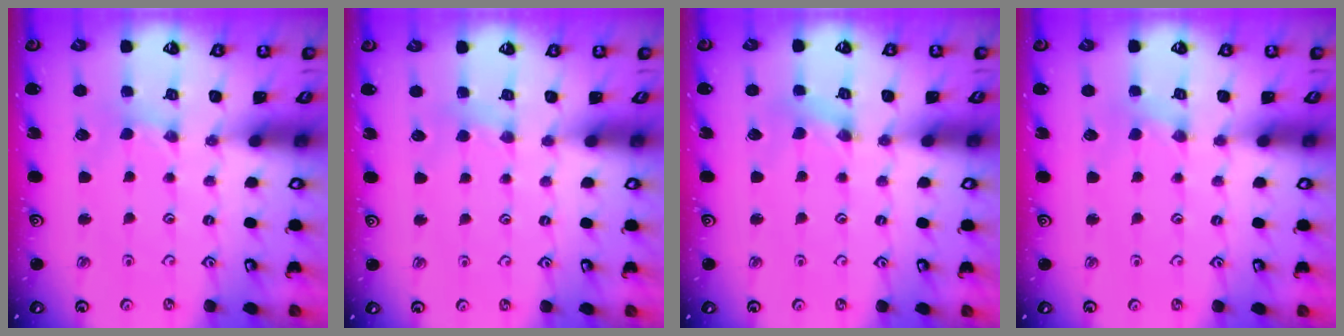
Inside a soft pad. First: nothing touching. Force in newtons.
{"total": 2.4, "press": 2.4, "slide": 0.4}
{"total": 1.1, "press": 1.1, "slide": 0.1}
{"total": 0.0}